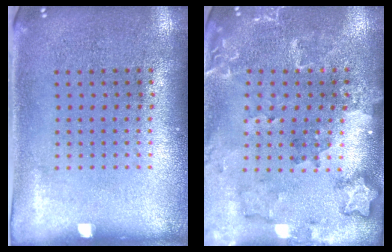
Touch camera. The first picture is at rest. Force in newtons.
{"total": 1.8, "press": 1.7, "slide": 0.2}